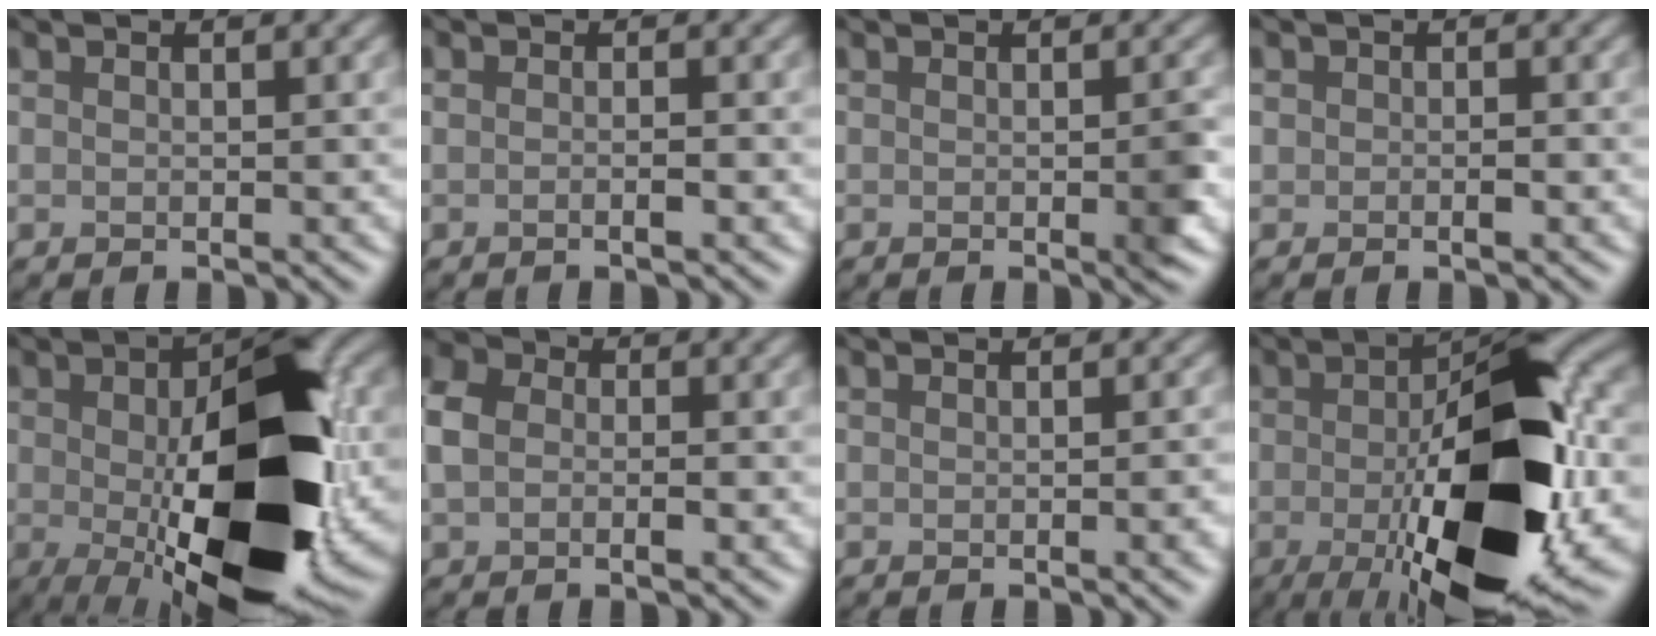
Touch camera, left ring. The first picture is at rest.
{"total": 0.9, "force": [-0.6, 0.2, 0.7], "torque": [-0.016, -0.004, -0.011]}
{"total": 1.7, "force": [-0.3, 0.3, 1.6], "torque": [-0.025, -0.005, 0.000]}
{"total": 0.6, "force": [-0.5, 0.4, 0.1], "torque": [-0.010, -0.006, 0.001]}
{"total": 17.8, "force": [-2.5, 7.8, 15.8], "torque": [-0.234, -0.020, -0.030]}
{"total": 4.1, "force": [-1.0, 3.1, 2.5], "torque": [-0.065, 0.001, -0.018]}
{"total": 3.1, "force": [0.2, 1.1, 2.9], "torque": [-0.027, 0.007, 0.003]}
{"total": 16.6, "force": [-3.6, 6.7, 14.8], "torque": [-0.215, -0.019, -0.054]}